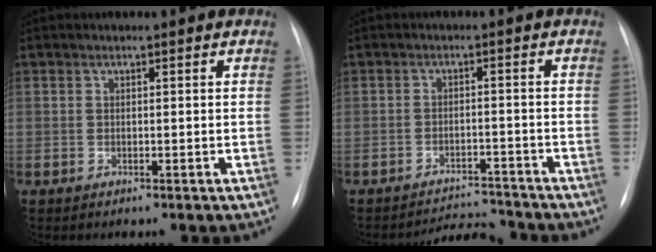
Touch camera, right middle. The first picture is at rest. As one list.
[{"total": 4.6, "force": [-4.5, -0.1, -0.9], "torque": [0.014, 0.002, -0.070]}]